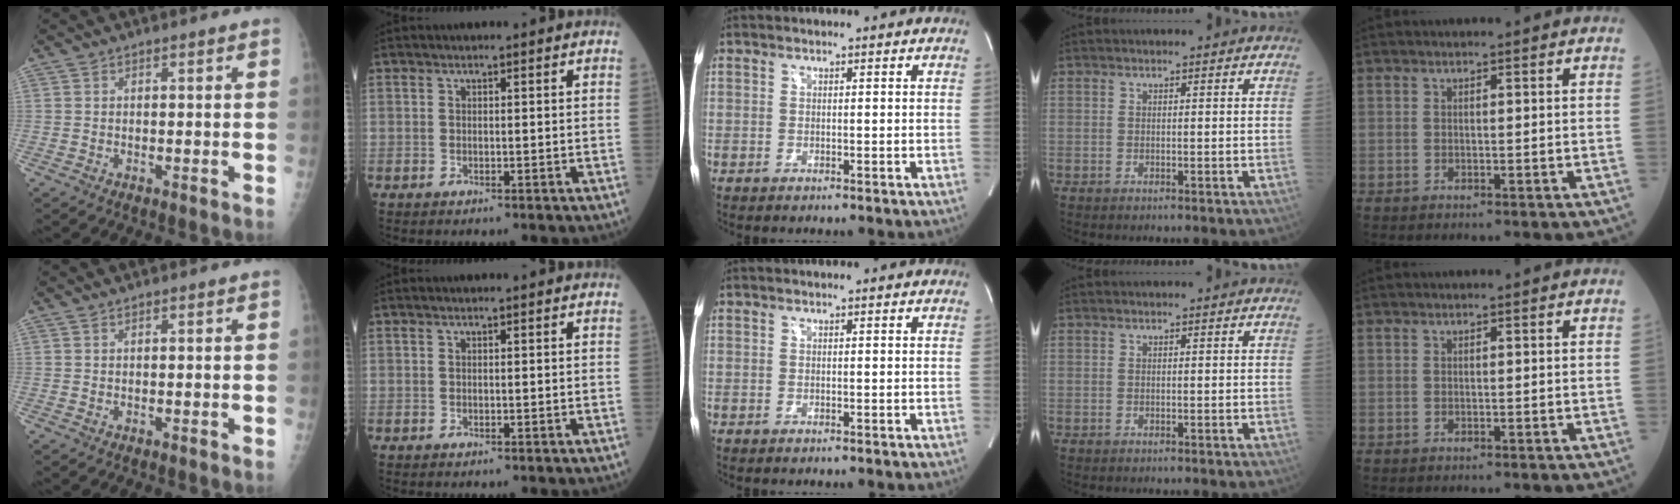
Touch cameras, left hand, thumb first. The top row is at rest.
{}